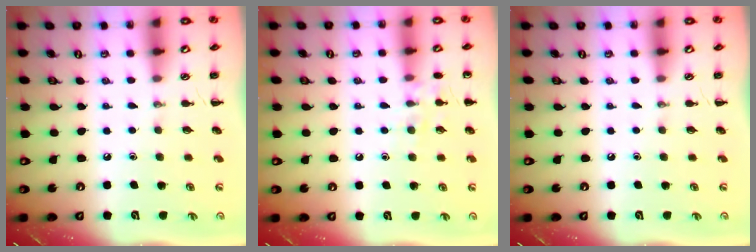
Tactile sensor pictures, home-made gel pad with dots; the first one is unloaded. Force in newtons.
{"total": 7.7, "press": 7.5, "slide": 1.4}
{"total": 0.0}